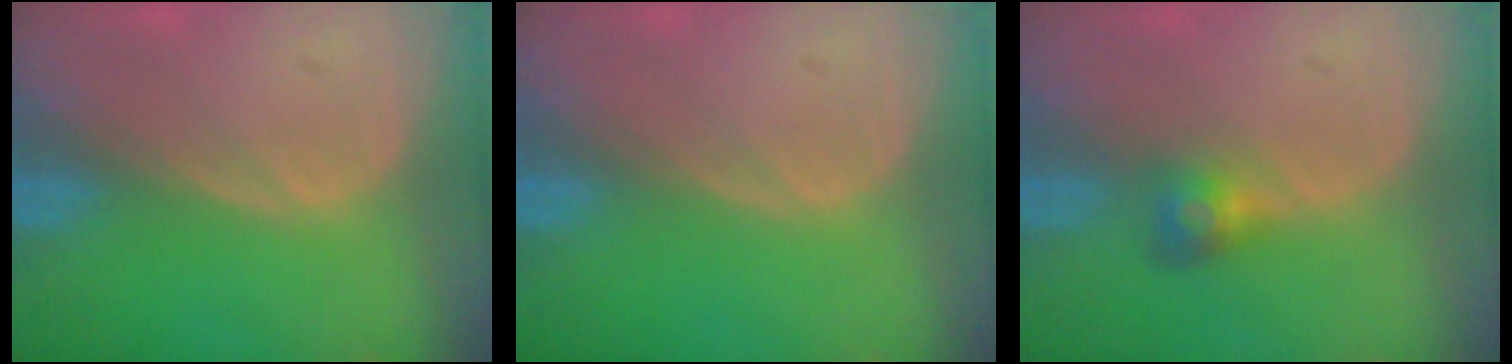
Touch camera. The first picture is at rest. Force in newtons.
{"total": 0.0}
{"total": 2.8, "press": 2.6, "slide": 0.9}